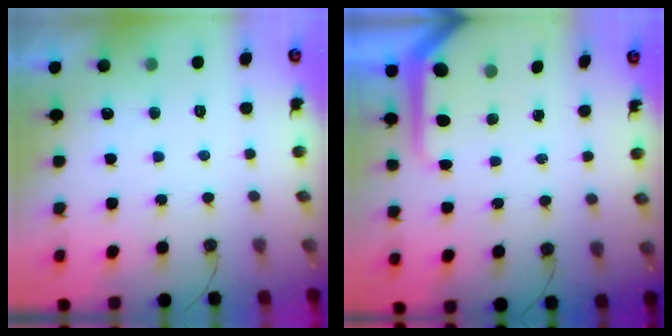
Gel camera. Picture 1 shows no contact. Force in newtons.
{"total": 7.2, "press": 7.2, "slide": 0.7}